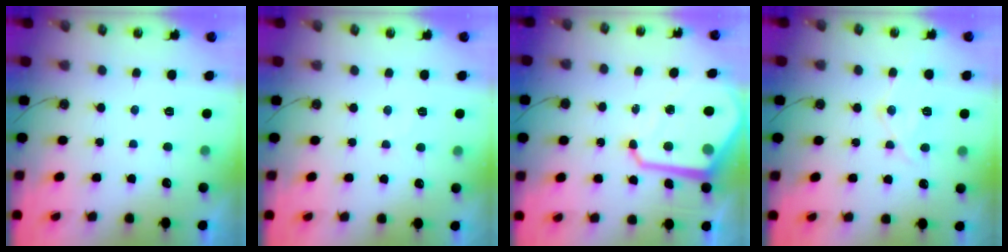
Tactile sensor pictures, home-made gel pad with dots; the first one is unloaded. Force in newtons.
{"total": 5.4, "press": 5.4, "slide": 0.8}
{"total": 14.3, "press": 14.2, "slide": 1.2}
{"total": 12.1, "press": 12.1, "slide": 1.1}